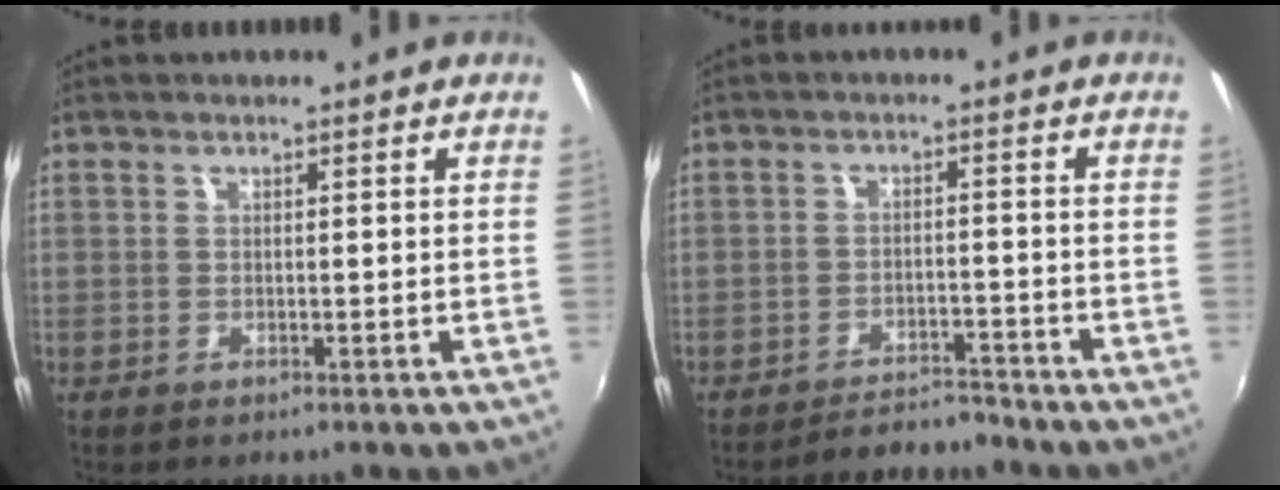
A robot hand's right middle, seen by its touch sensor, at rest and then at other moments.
{"total": 5.5, "force": [-5.4, 0.6, 0.7], "torque": [-0.031, 0.005, -0.079]}